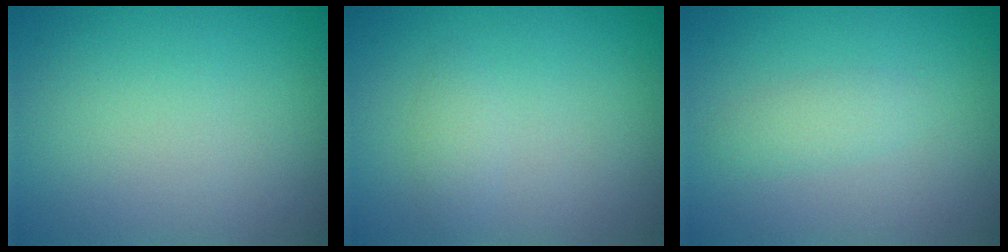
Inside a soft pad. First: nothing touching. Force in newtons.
{"total": 1.0, "press": 1.0, "slide": 0.1}
{"total": 1.4, "press": 1.4, "slide": 0.0}